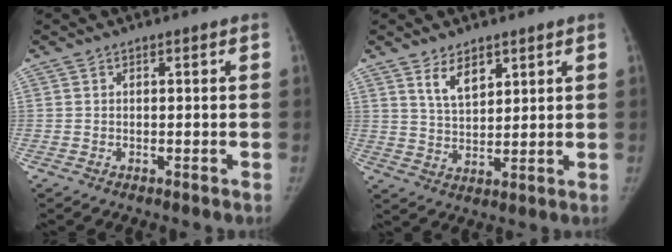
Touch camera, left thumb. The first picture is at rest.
{"total": 6.2, "force": [3.8, 3.1, 3.7], "torque": [-0.048, -0.030, 0.075]}